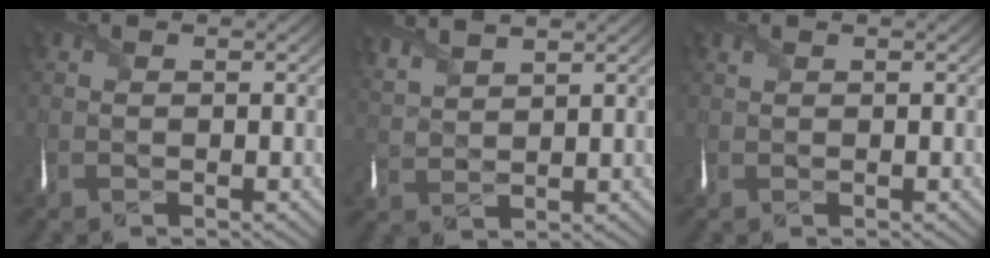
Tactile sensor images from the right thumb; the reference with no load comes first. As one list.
[{"total": 5.0, "force": [4.3, 1.2, 2.3], "torque": [-0.066, 0.012, 0.085]}, {"total": 0.5, "force": [0.5, 0.0, 0.1], "torque": [-0.004, 0.005, 0.010]}]